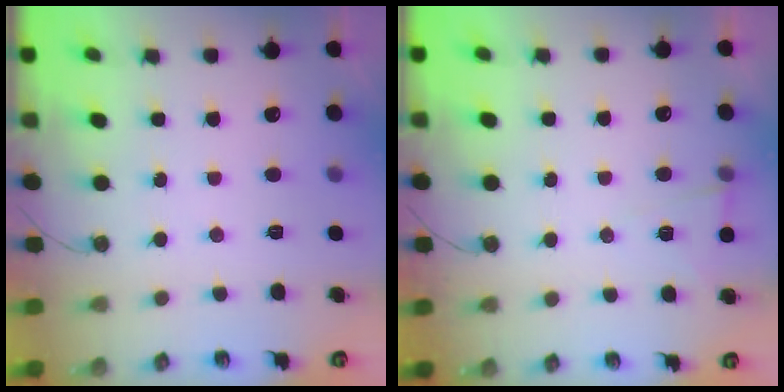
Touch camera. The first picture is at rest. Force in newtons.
{"total": 5.0, "press": 3.5, "slide": 3.6}